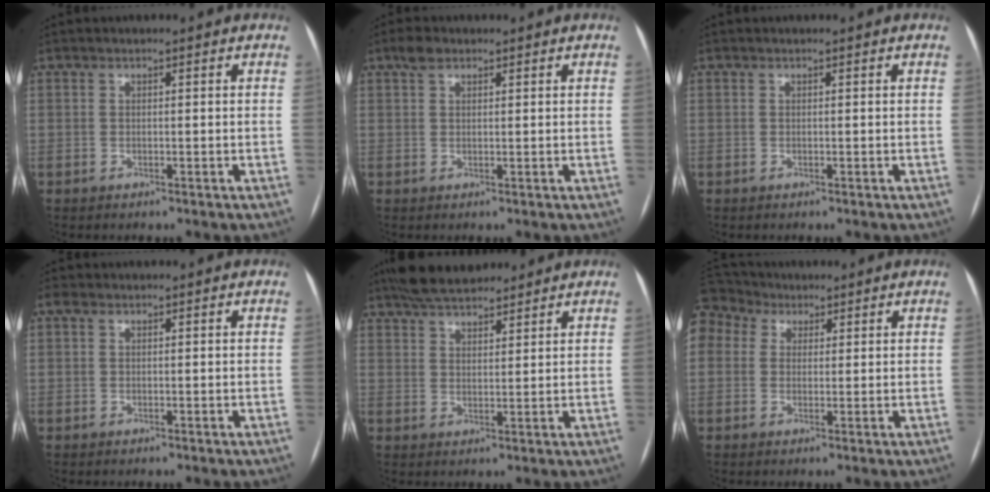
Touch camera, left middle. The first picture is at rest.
{"total": 2.2, "force": [1.5, 1.1, 1.2], "torque": [-0.026, 0.012, 0.028]}
{"total": 0.0}
{"total": 0.8, "force": [0.4, 0.6, 0.5], "torque": [-0.013, 0.016, 0.006]}
{"total": 8.7, "force": [7.6, 2.4, 3.5], "torque": [-0.057, 0.023, 0.129]}
{"total": 7.6, "force": [4.6, 5.7, 2.1], "torque": [-0.057, 0.052, 0.094]}